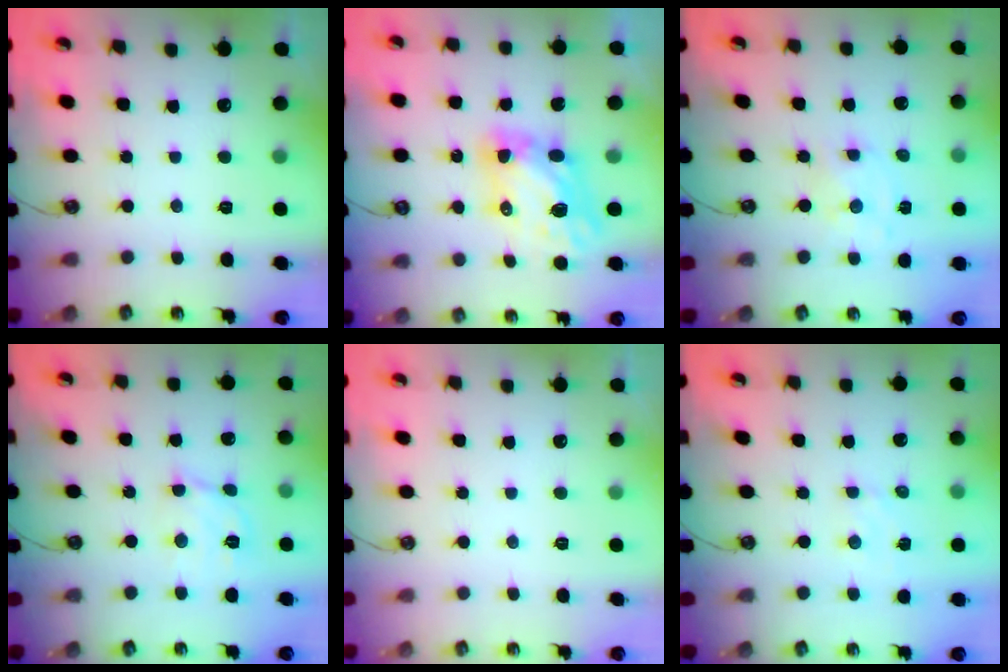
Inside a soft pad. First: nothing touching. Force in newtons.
{"total": 7.5, "press": 7.5, "slide": 0.5}
{"total": 2.4, "press": 2.3, "slide": 0.5}
{"total": 8.9, "press": 8.9, "slide": 0.8}
{"total": 0.0}
{"total": 2.2, "press": 2.2, "slide": 0.4}